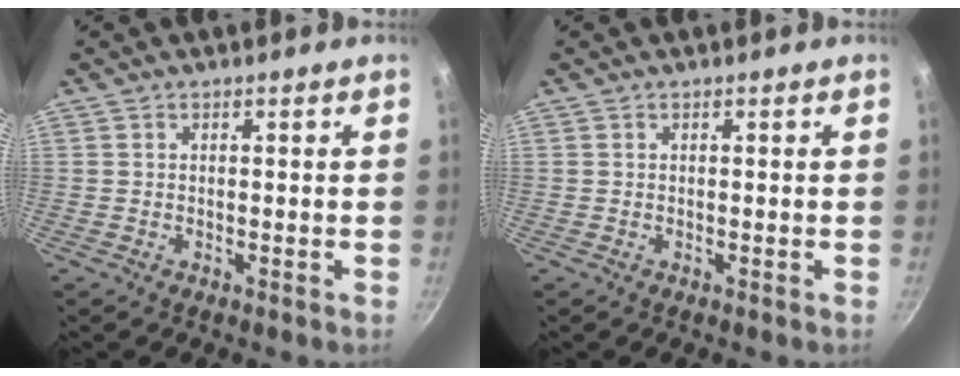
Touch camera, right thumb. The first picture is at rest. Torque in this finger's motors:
{"motor_torque": [-0.11, 0.01, 0.08, -0.03, 0.01]}